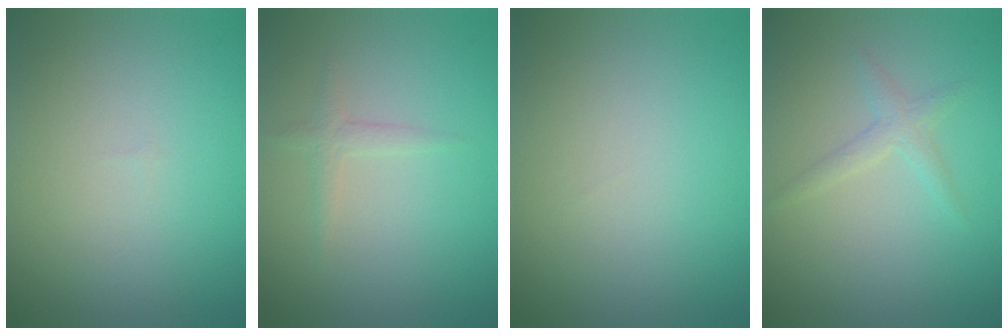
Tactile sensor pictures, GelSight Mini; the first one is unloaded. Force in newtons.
{"total": 1.1, "press": 1.1, "slide": 0.1}
{"total": 0.0}
{"total": 1.4, "press": 1.4, "slide": 0.1}